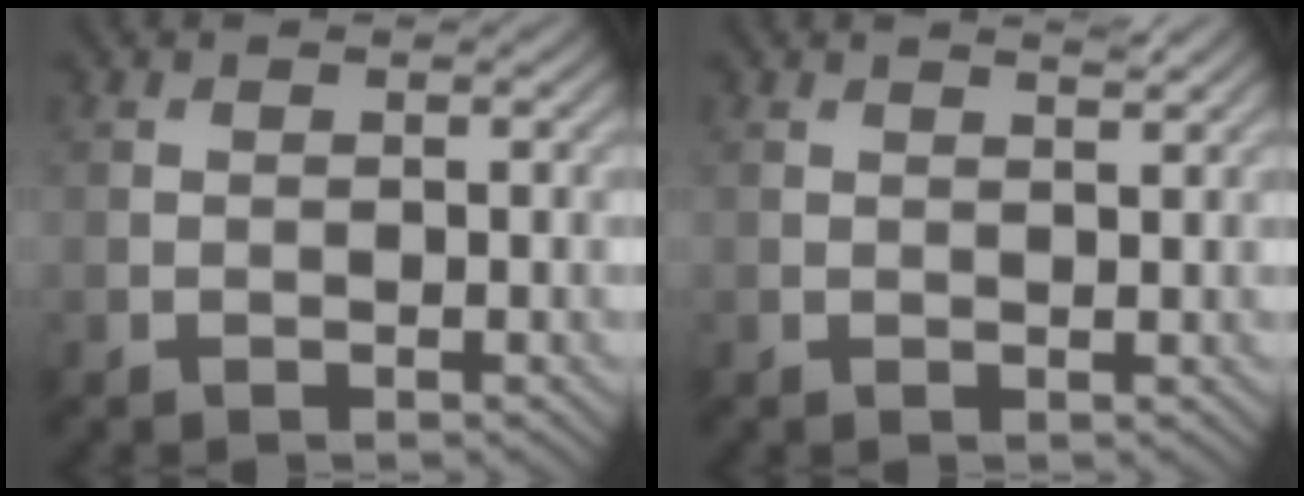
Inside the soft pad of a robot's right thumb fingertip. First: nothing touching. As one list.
[{"total": 1.1, "force": [1.0, 0.0, 0.5], "torque": [-0.014, -0.005, 0.012]}]